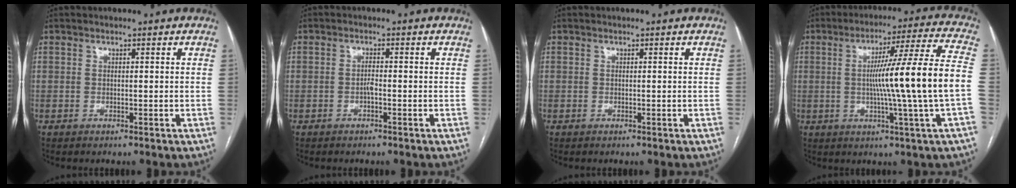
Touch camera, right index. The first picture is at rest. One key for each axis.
{"total": 1.3, "fx": -0.6, "fy": 0.2, "fz": 1.1, "tx": -0.021, "ty": 0.002, "tz": -0.011}
{"total": 0.0}
{"total": 15.6, "fx": -1.3, "fy": -2.3, "fz": 15.4, "tx": -0.234, "ty": 0.001, "tz": -0.025}